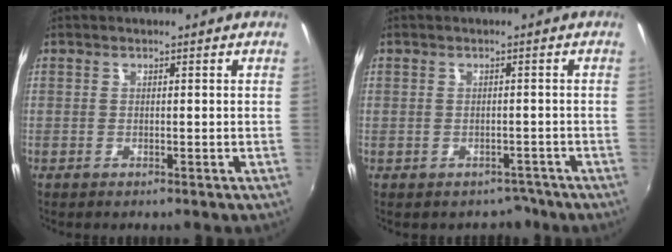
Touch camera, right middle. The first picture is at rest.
{"total": 2.9, "force": [-1.9, 2.1, 0.0], "torque": [0.005, 0.012, -0.020]}